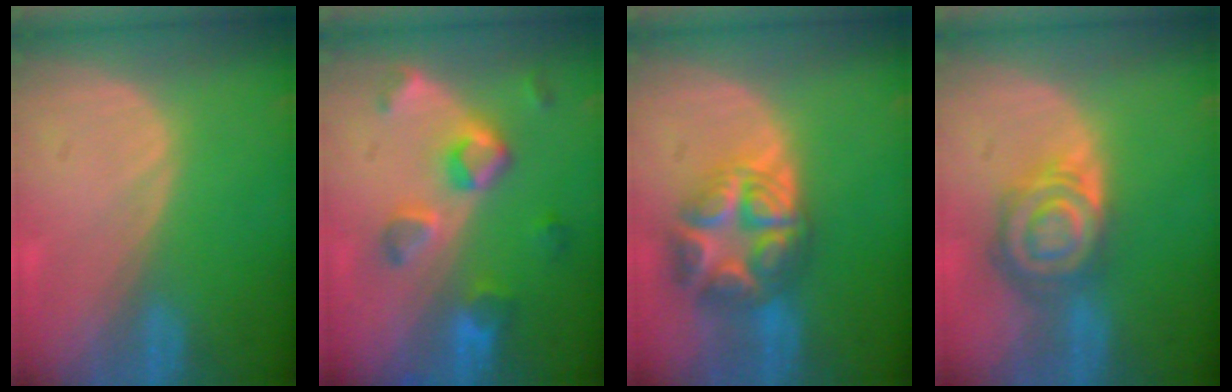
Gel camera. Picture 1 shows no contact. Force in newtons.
{"total": 7.7, "press": 7.0, "slide": 3.2}
{"total": 8.9, "press": 8.9, "slide": 0.5}
{"total": 8.1, "press": 7.0, "slide": 3.9}